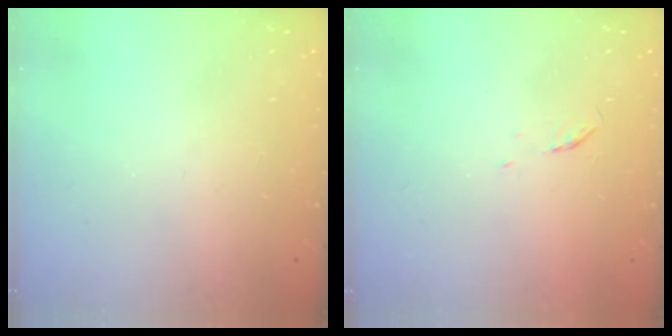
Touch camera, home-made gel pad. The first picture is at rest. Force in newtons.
{"total": 3.5, "press": 3.4, "slide": 0.5}